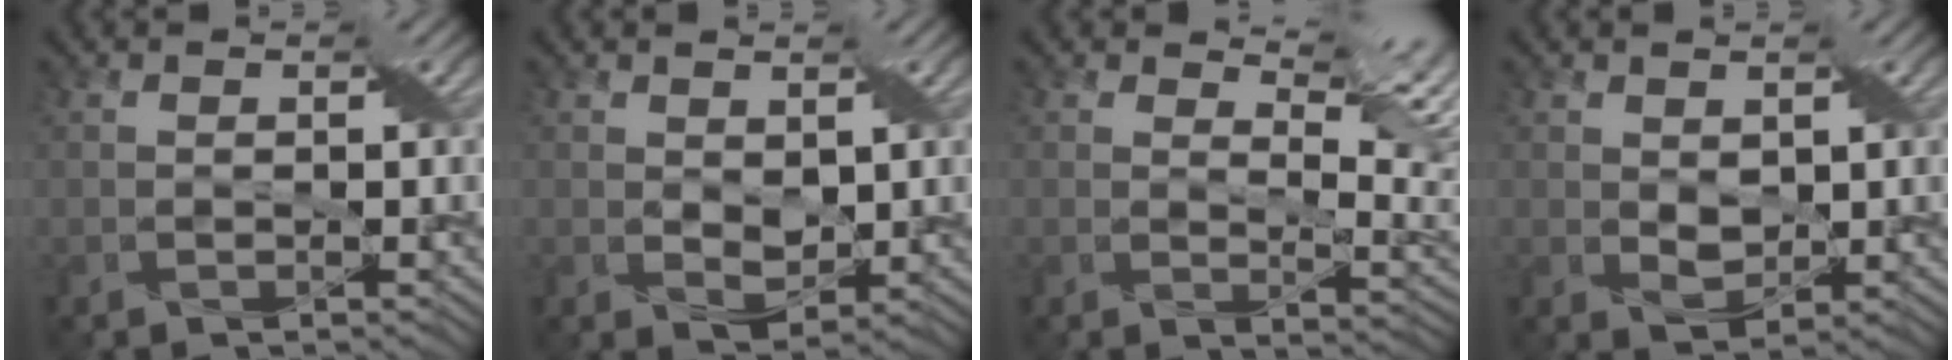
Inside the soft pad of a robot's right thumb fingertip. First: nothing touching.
{"total": 2.8, "force": [1.0, 1.8, 1.9], "torque": [-0.046, -0.005, 0.020]}
{"total": 7.9, "force": [4.4, 3.2, 5.7], "torque": [-0.090, 0.001, 0.067]}
{"total": 2.3, "force": [0.9, 1.6, 1.4], "torque": [-0.037, -0.004, 0.020]}